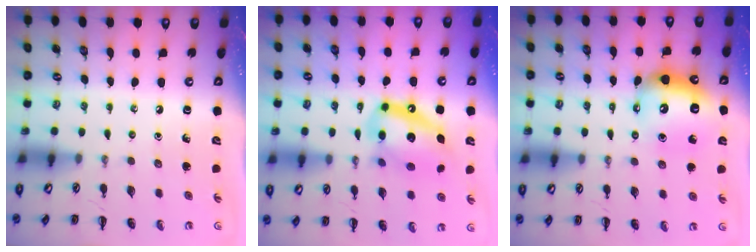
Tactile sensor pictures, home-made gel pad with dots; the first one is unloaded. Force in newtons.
{"total": 15.8, "press": 15.3, "slide": 3.9}
{"total": 11.6, "press": 11.6, "slide": 1.2}